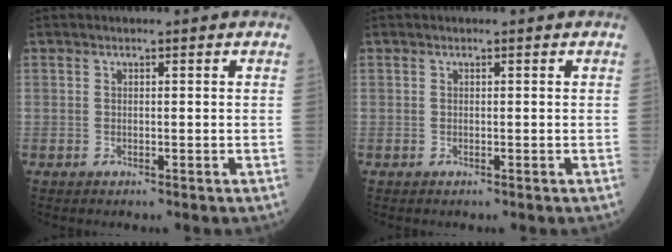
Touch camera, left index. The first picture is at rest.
{"total": 0.0}